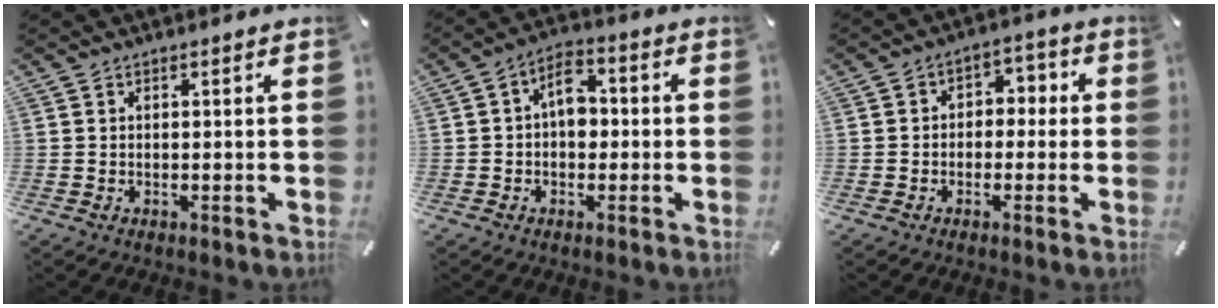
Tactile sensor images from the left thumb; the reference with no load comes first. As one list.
[{"total": 6.7, "force": [-0.3, 4.7, 4.8], "torque": [-0.065, 0.008, -0.008]}, {"total": 4.5, "force": [-1.9, 3.8, 1.6], "torque": [-0.023, 0.018, -0.041]}]